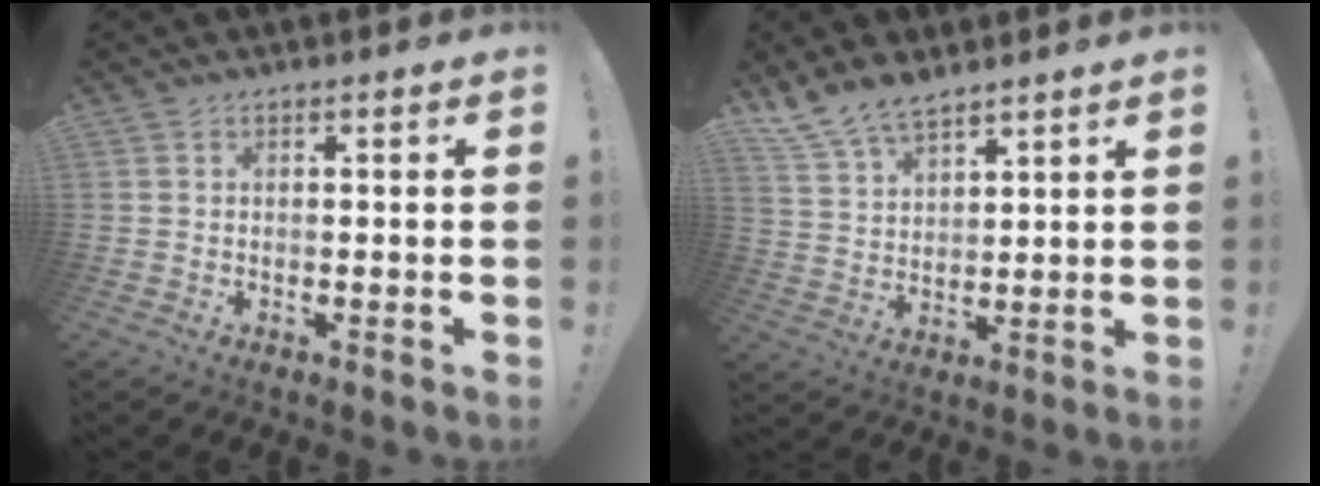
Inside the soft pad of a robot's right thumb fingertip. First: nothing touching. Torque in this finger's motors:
{"motor_torque": [0.03, 0.09, 0.45, 0.74, 0.07]}